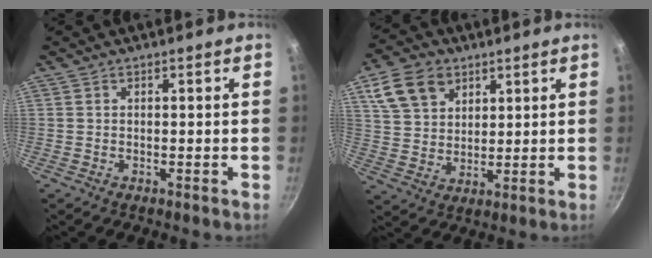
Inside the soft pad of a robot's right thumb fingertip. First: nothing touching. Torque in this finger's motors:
{"motor_torque": [-0.15, 1.46, 0.18, 0.42, 0.03]}